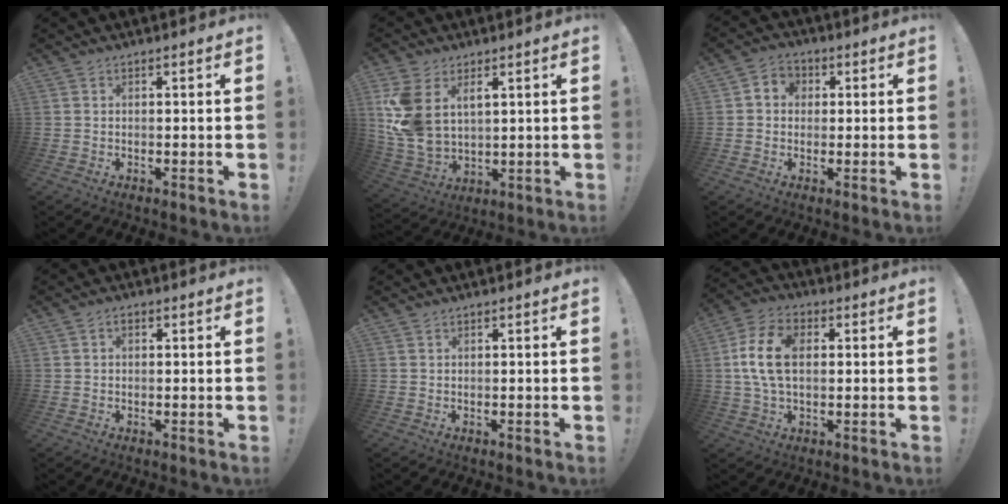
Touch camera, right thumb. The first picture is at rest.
{"total": 12.5, "force": [4.9, 8.3, 8.0], "torque": [-0.171, -0.027, 0.094]}
{"total": 4.7, "force": [-0.1, 4.3, 1.8], "torque": [-0.027, 0.008, 0.000]}
{"total": 1.3, "force": [0.0, 0.9, 0.9], "torque": [-0.019, 0.005, 0.000]}
{"total": 0.0}
{"total": 13.1, "force": [1.8, 8.2, 10.1], "torque": [-0.198, 0.006, 0.034]}